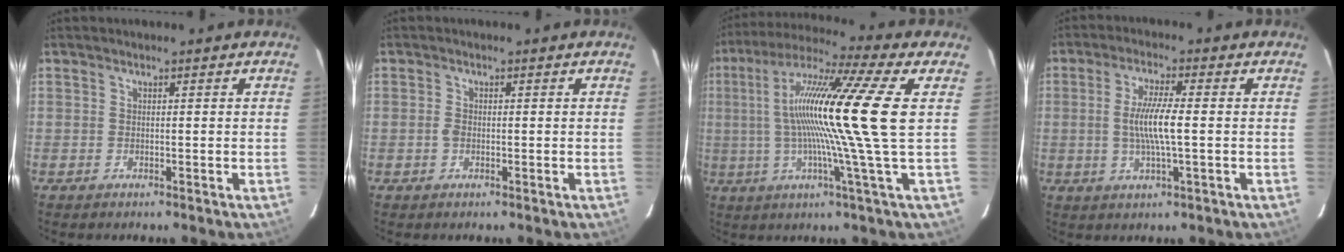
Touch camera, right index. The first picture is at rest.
{"total": 1.3, "force": [-0.3, 0.9, 0.9], "torque": [-0.019, 0.002, -0.008]}
{"total": 18.5, "force": [1.2, -2.7, 18.2], "torque": [-0.323, 0.003, 0.005]}
{"total": 7.2, "force": [-0.4, 0.6, 7.2], "torque": [-0.136, -0.003, -0.007]}